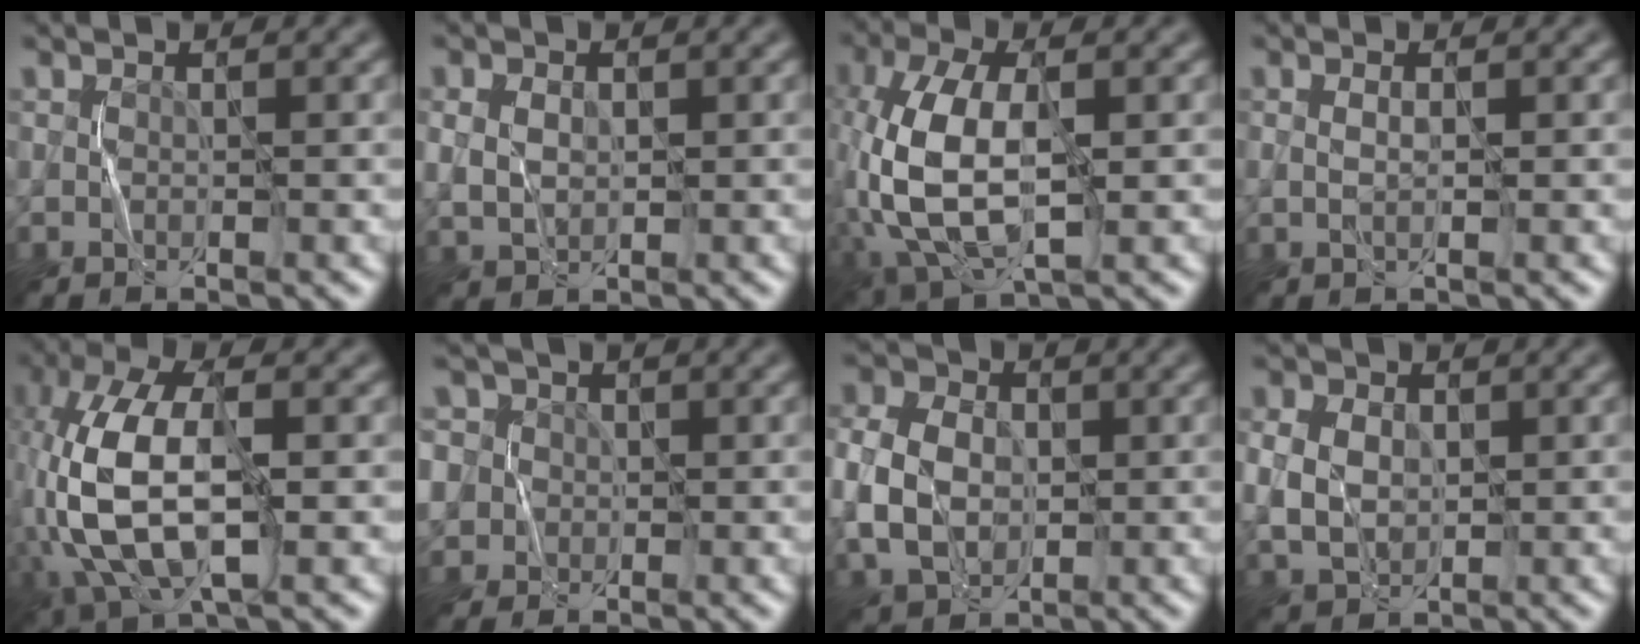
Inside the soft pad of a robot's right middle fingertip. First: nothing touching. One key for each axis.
{"total": 2.1, "fx": 0.3, "fy": 1.7, "fz": 1.3, "tx": -0.028, "ty": -0.001, "tz": 0.010}
{"total": 9.7, "fx": -0.9, "fy": 4.9, "fz": 8.4, "tx": -0.195, "ty": 0.000, "tz": -0.018}
{"total": 0.7, "fx": 0.0, "fy": 0.1, "fz": 0.7, "tx": -0.018, "ty": -0.001, "tz": 0.002}
{"total": 11.7, "fx": -1.1, "fy": 5.7, "fz": 10.1, "tx": -0.230, "ty": 0.010, "tz": -0.028}
{"total": 8.5, "fx": 2.9, "fy": 7.4, "fz": 3.0, "tx": -0.087, "ty": 0.036, "tz": 0.027}
{"total": 6.7, "fx": -0.5, "fy": 5.2, "fz": 4.2, "tx": -0.097, "ty": 0.002, "tz": -0.014}
{"total": 4.1, "fx": 0.3, "fy": 3.3, "fz": 2.5, "tx": -0.052, "ty": 0.005, "tz": 0.001}